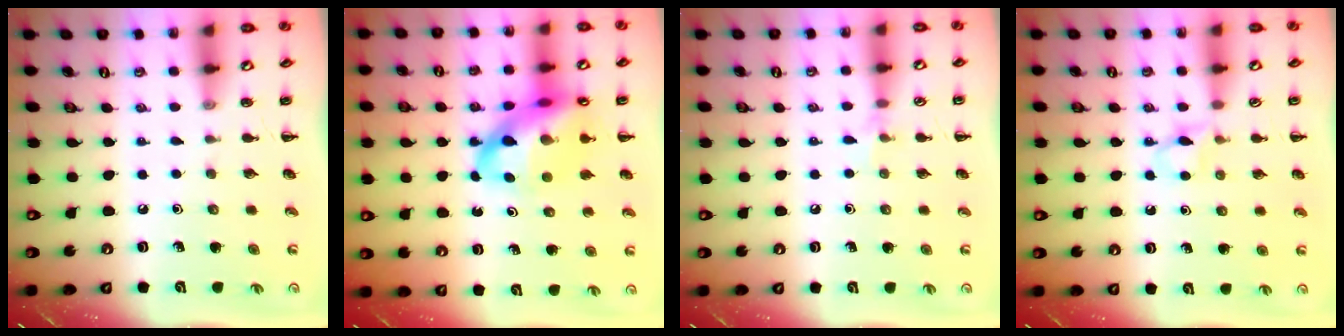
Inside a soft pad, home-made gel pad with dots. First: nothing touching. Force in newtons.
{"total": 17.9, "press": 17.3, "slide": 4.5}
{"total": 5.1, "press": 4.8, "slide": 1.9}
{"total": 4.3, "press": 4.0, "slide": 1.7}